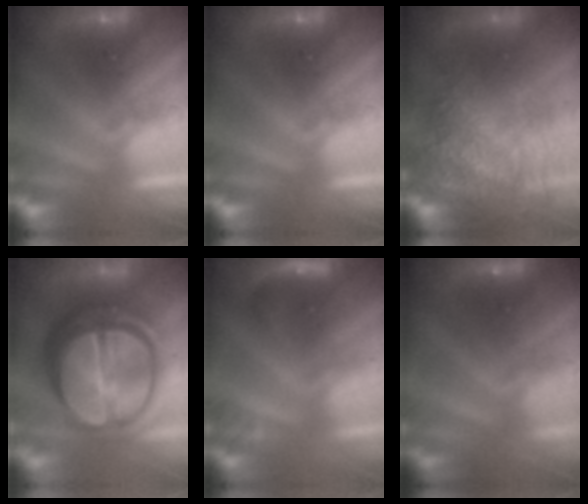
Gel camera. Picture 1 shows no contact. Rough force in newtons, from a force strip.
{"total": 0.0}
{"total": 9.6}
{"total": 7.1}
{"total": 2.9}
{"total": 2.8}